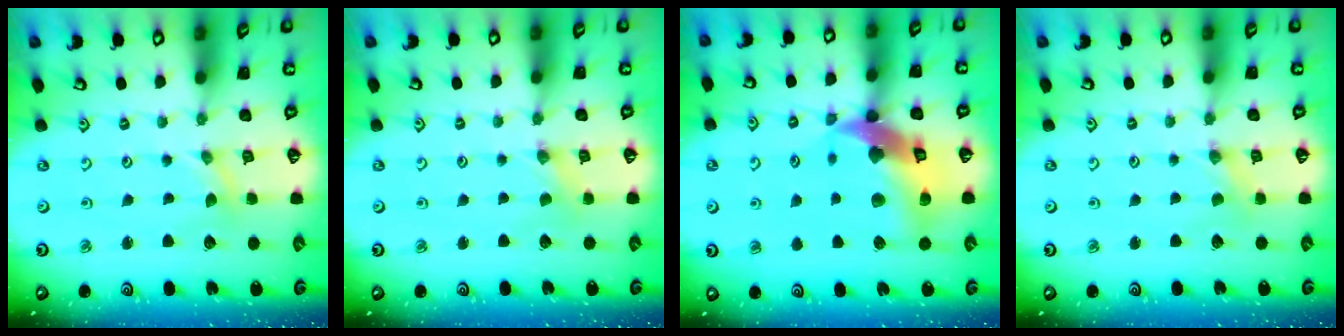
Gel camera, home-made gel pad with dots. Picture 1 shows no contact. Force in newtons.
{"total": 0.0}
{"total": 17.0, "press": 16.9, "slide": 2.3}
{"total": 0.0}